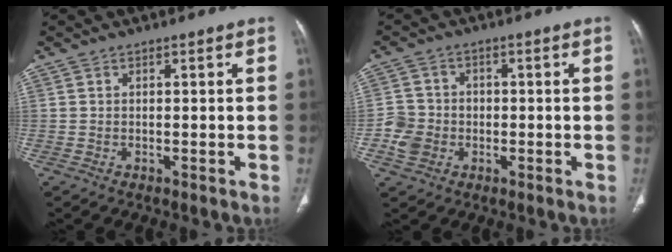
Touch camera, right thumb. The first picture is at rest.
{"total": 5.6, "force": [-1.4, 5.1, 2.0], "torque": [-0.021, 0.014, -0.028]}